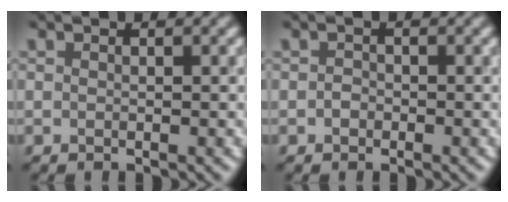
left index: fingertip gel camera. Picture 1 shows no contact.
{"total": 0.5, "force": [-0.2, 0.5, 0.1], "torque": [-0.001, 0.005, -0.003]}